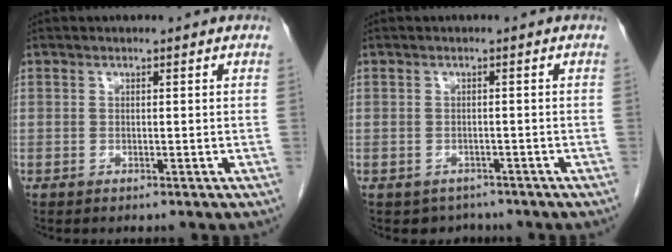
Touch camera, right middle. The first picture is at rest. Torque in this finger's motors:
{"motor_torque": [0.46, -0.09, -0.01, -0.01]}